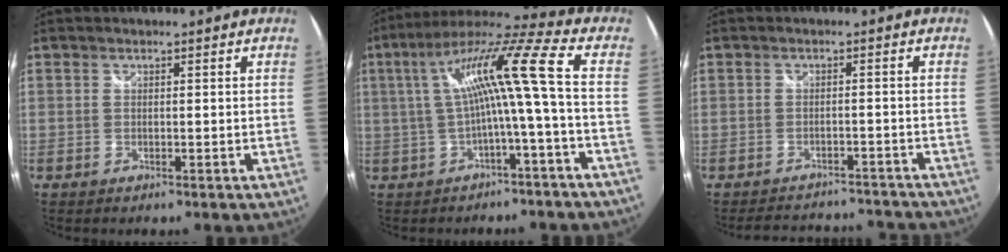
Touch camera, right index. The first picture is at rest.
{"total": 12.7, "force": [-0.5, -0.7, 12.6], "torque": [-0.234, 0.018, -0.004]}
{"total": 11.6, "force": [-10.4, 4.2, 3.1], "torque": [-0.064, 0.025, -0.127]}